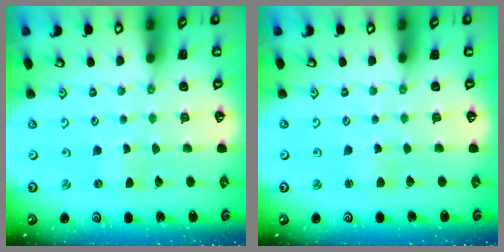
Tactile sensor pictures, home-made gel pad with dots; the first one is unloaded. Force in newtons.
{"total": 2.5, "press": 2.5, "slide": 0.1}